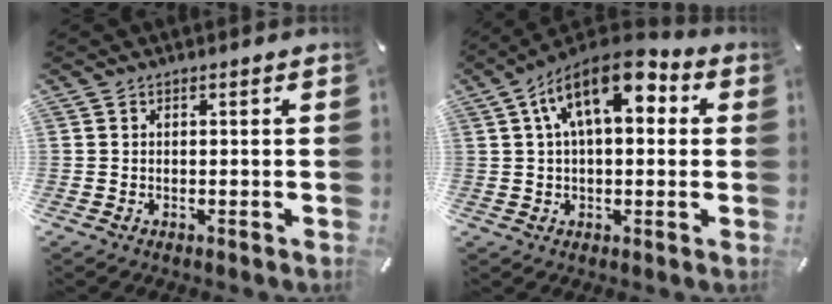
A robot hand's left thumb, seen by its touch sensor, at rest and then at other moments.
{"total": 13.6, "force": [5.1, 6.6, 10.7], "torque": [-0.178, -0.012, 0.085]}